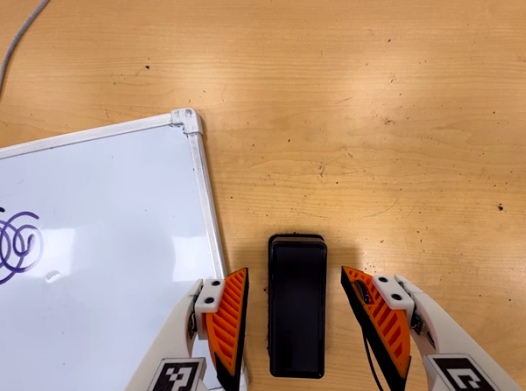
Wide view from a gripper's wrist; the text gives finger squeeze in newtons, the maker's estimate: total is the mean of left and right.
{"total": 0.0}